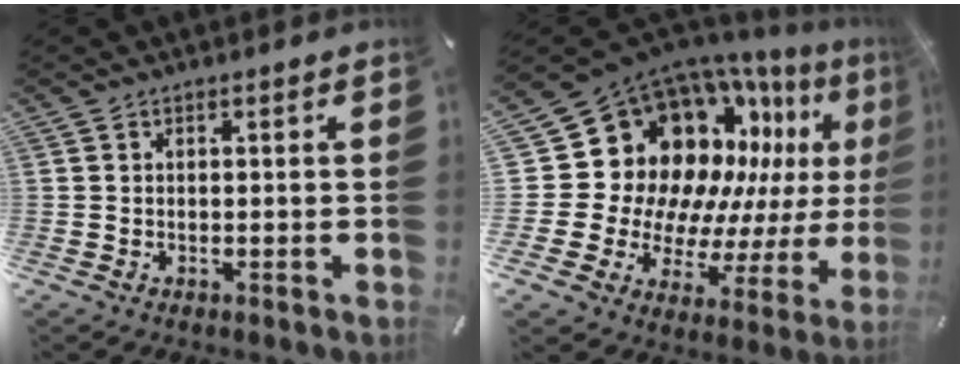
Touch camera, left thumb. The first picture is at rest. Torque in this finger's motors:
{"motor_torque": [2.50, 2.51, 1.49, -1.28, 0.34]}